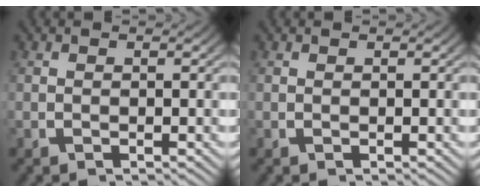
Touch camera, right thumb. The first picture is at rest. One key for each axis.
{"total": 0.0}